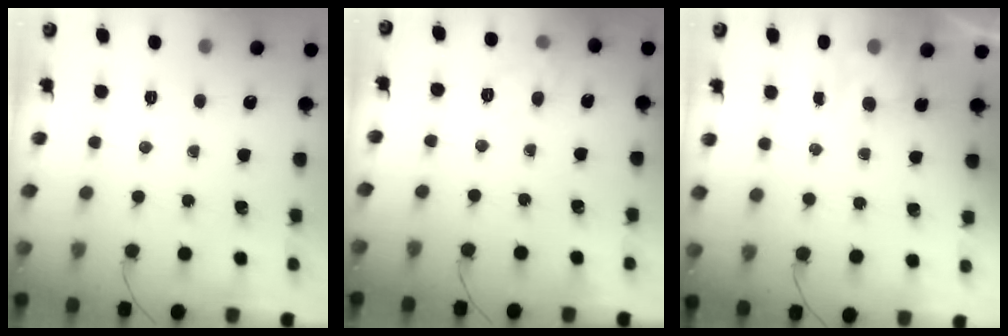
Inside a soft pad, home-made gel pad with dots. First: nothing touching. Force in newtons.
{"total": 7.8, "press": 7.7, "slide": 1.1}
{"total": 4.7, "press": 4.6, "slide": 0.7}